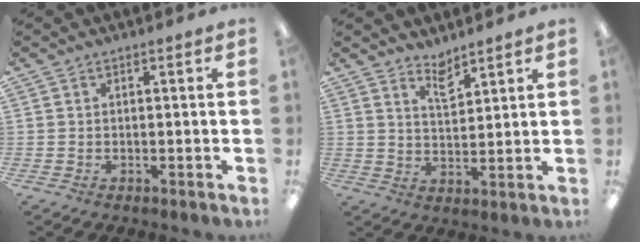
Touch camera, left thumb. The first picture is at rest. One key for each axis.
{"total": 5.1, "fx": 4.5, "fy": 1.6, "fz": 1.8, "tx": -0.022, "ty": -0.030, "tz": 0.079}